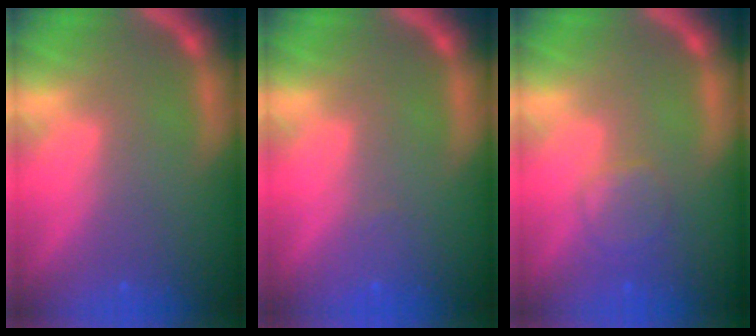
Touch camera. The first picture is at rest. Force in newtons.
{"total": 1.0}
{"total": 2.9}